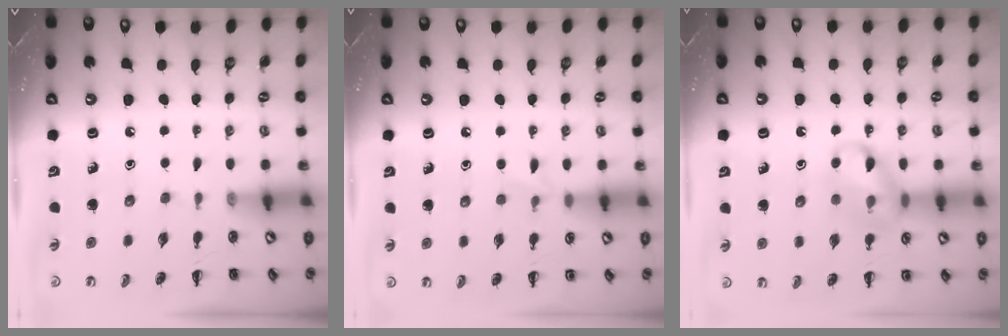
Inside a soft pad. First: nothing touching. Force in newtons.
{"total": 4.5, "press": 4.3, "slide": 1.4}
{"total": 13.1, "press": 13.0, "slide": 1.7}